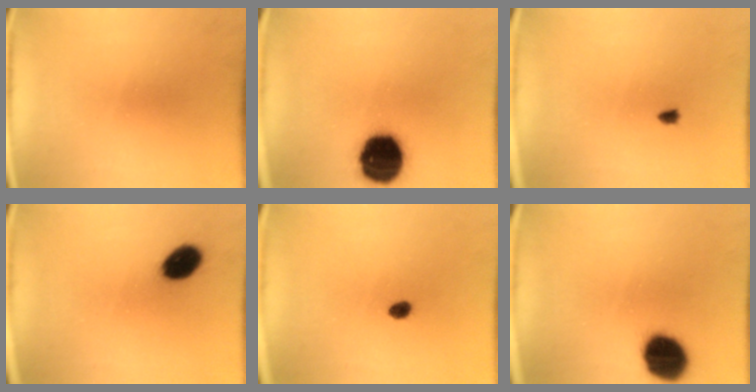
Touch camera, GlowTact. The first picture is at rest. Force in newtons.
{"total": 17.2}
{"total": 0.6}
{"total": 7.7}
{"total": 2.1}
{"total": 11.6}